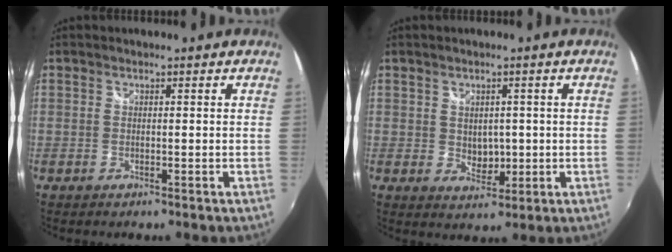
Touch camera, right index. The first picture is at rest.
{"total": 4.0, "force": [0.2, 3.3, 2.3], "torque": [-0.031, -0.004, 0.010]}